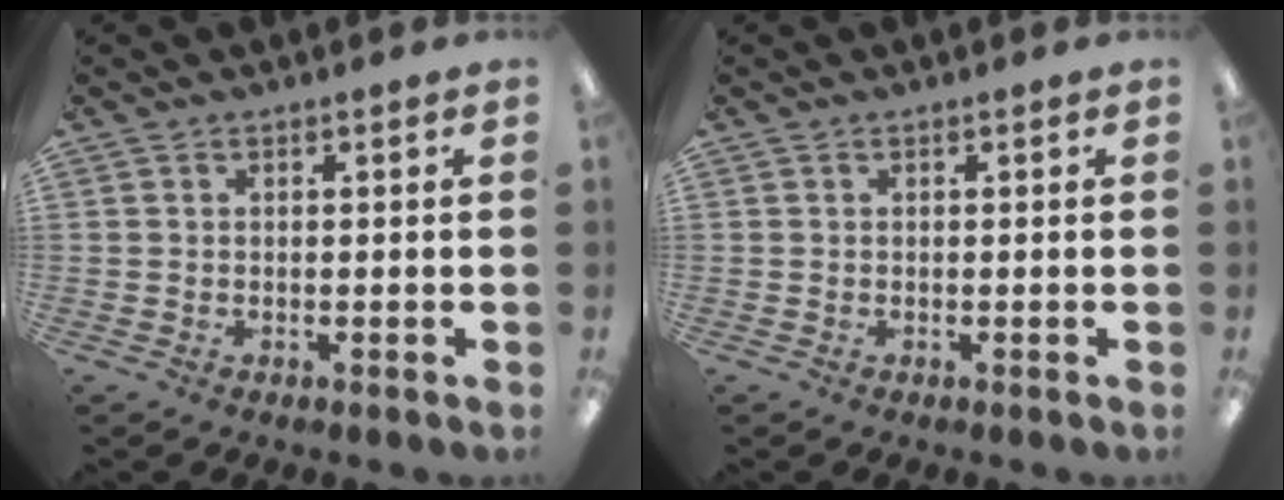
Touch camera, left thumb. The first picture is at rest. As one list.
[{"total": 0.0}]